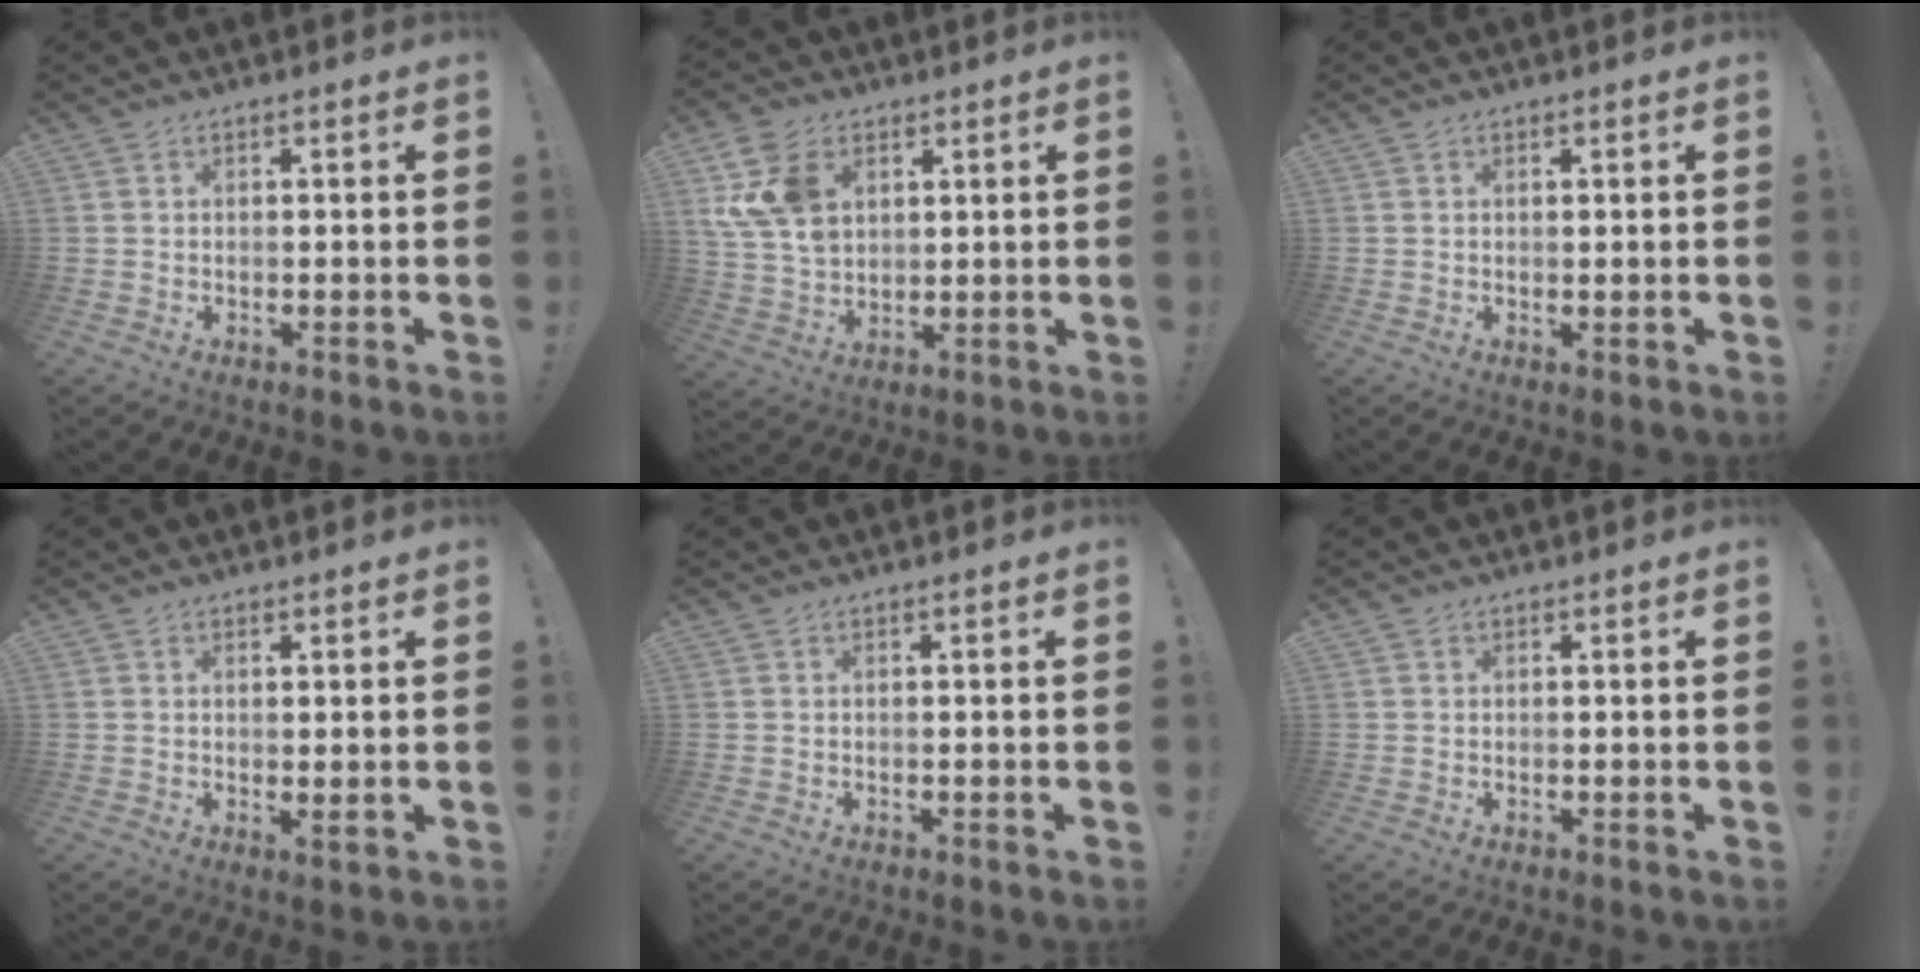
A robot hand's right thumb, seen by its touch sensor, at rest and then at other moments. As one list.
[{"total": 13.4, "force": [5.0, 9.6, 7.9], "torque": [-0.161, -0.009, 0.102]}, {"total": 0.8, "force": [0.6, 0.2, 0.4], "torque": [-0.008, 0.001, 0.011]}, {"total": 1.6, "force": [0.7, 0.4, 1.4], "torque": [-0.016, -0.005, 0.013]}, {"total": 0.0}, {"total": 0.5, "force": [0.3, 0.4, 0.0], "torque": [0.007, -0.002, 0.004]}]